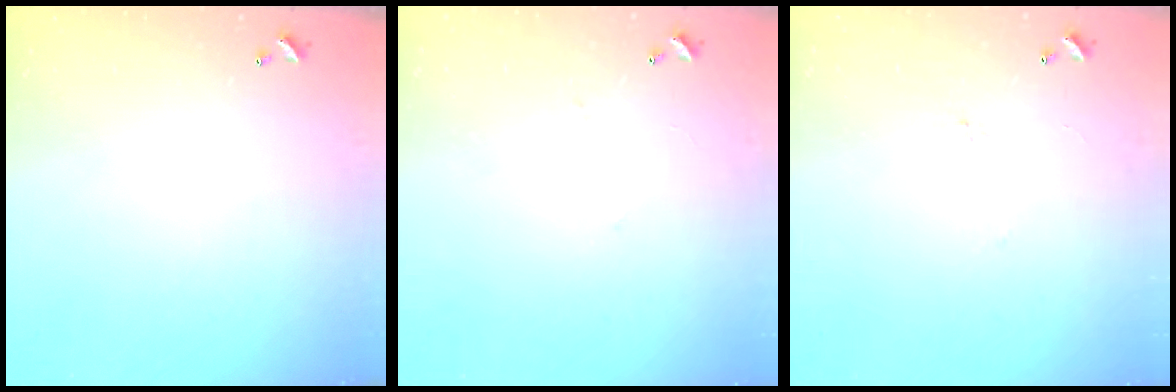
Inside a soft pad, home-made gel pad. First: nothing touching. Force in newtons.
{"total": 0.9, "press": 0.7, "slide": 0.5}
{"total": 0.6, "press": 0.1, "slide": 0.6}